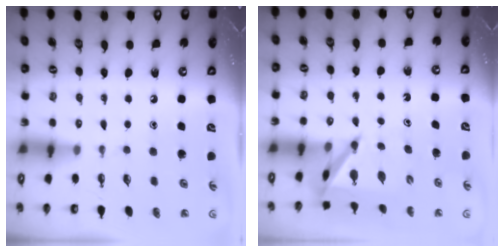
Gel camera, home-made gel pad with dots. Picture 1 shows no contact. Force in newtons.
{"total": 6.6, "press": 6.5, "slide": 0.6}